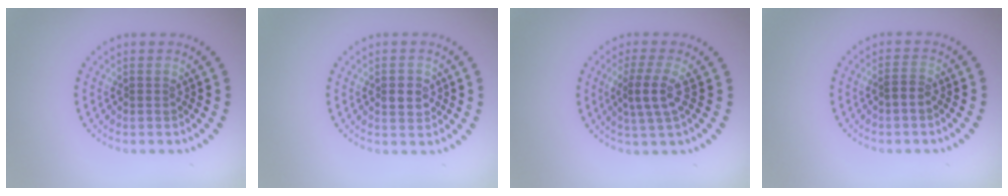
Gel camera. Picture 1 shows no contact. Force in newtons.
{"total": 1.9, "press": 1.9, "slide": 0.4}
{"total": 2.9, "press": 2.5, "slide": 1.3}
{"total": 1.2, "press": 1.0, "slide": 0.5}